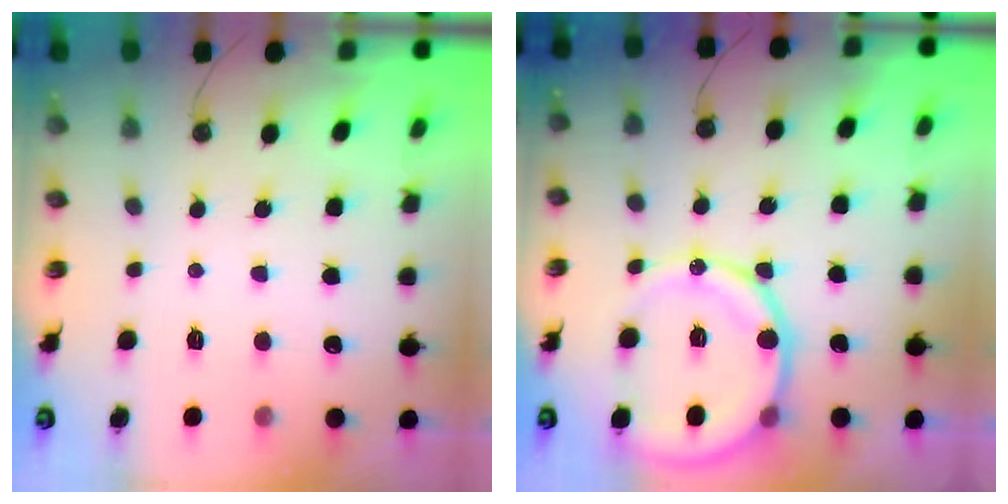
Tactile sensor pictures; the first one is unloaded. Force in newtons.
{"total": 16.8, "press": 16.6, "slide": 3.1}